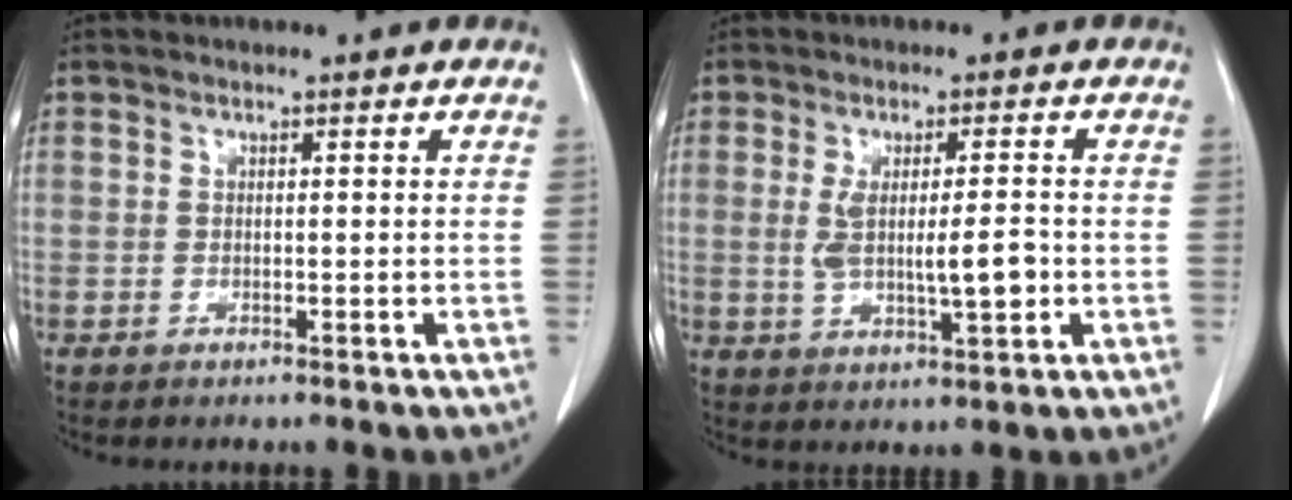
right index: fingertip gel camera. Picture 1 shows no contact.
{"total": 7.6, "force": [-0.6, 2.0, 7.3], "torque": [-0.132, 0.000, 0.000]}